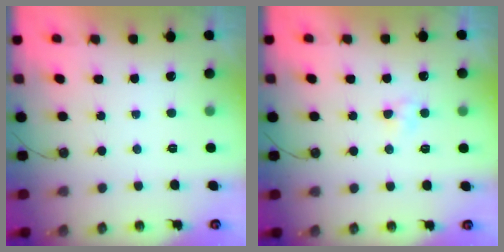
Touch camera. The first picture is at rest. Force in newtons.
{"total": 3.0, "press": 2.9, "slide": 0.4}